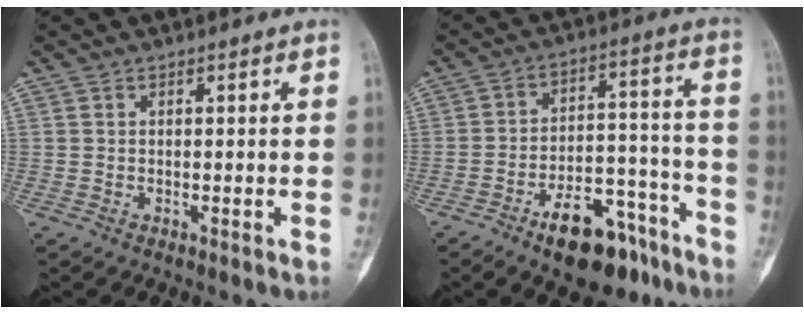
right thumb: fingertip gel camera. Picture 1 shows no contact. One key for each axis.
{"total": 15.3, "fx": -10.1, "fy": 6.9, "fz": 9.1, "tx": -0.105, "ty": 0.088, "tz": -0.153}